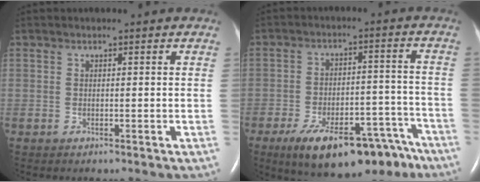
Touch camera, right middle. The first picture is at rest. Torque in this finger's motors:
{"motor_torque": [1.08, -1.06, 0.60, 0.09]}